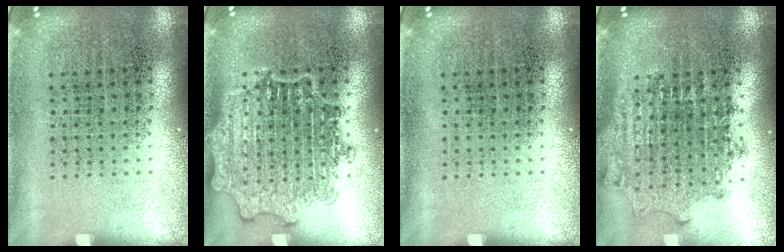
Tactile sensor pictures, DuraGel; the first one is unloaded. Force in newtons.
{"total": 2.0, "press": 2.0, "slide": 0.3}
{"total": 0.0}
{"total": 1.8, "press": 1.4, "slide": 1.0}